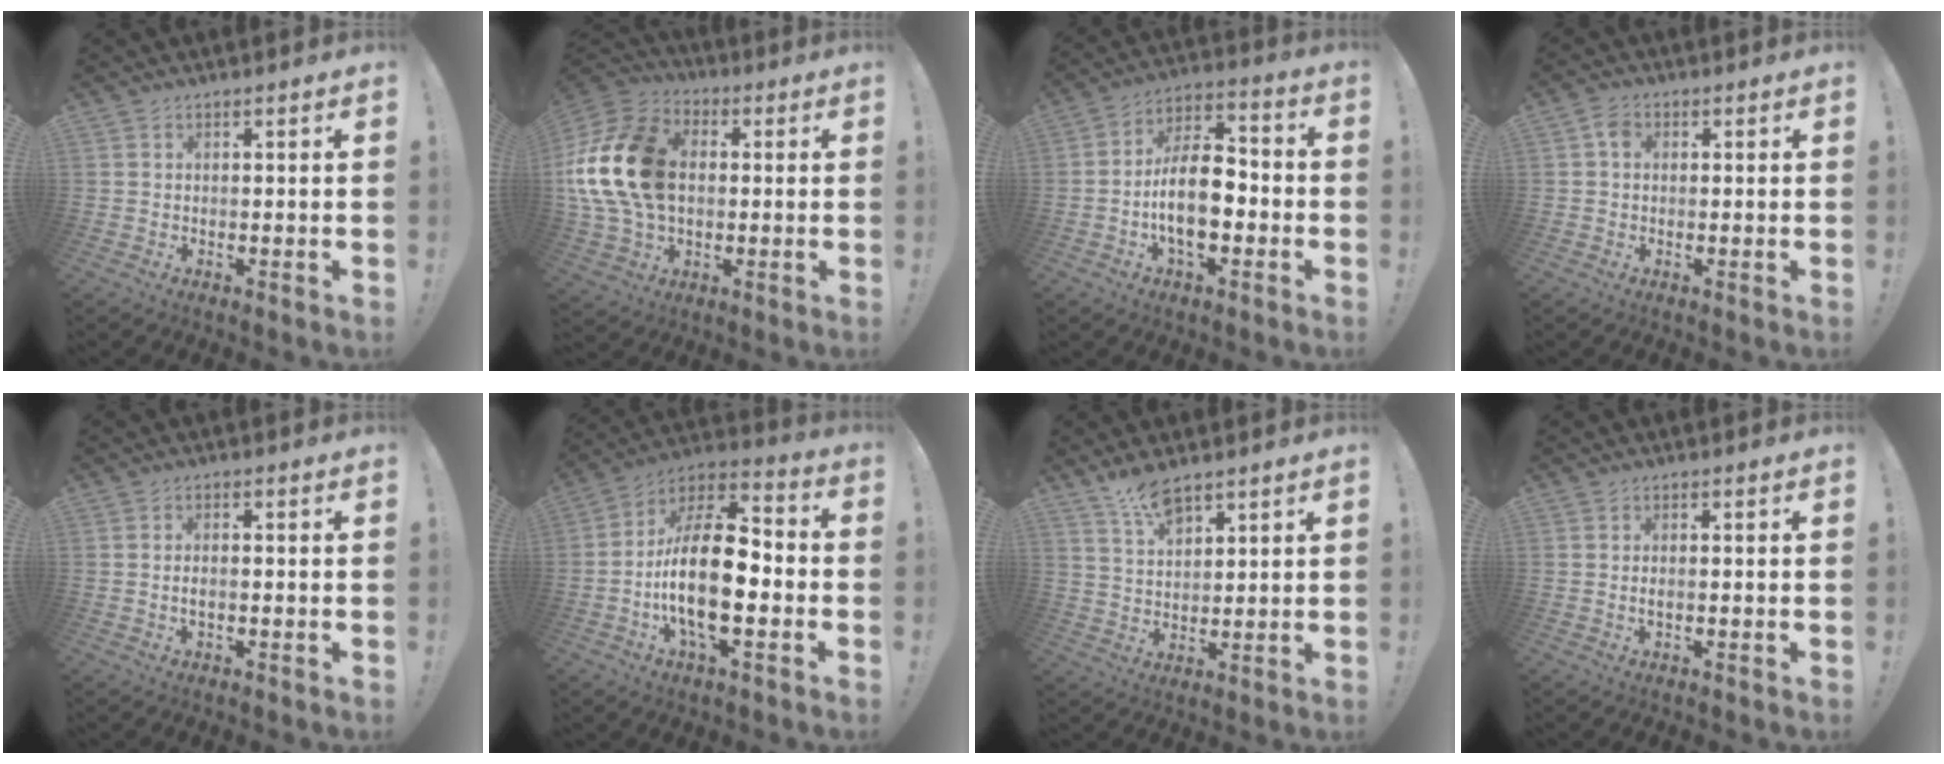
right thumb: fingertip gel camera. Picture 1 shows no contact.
{"total": 22.5, "force": [2.1, 16.1, 15.6], "torque": [-0.283, 0.013, 0.047]}
{"total": 14.8, "force": [-4.0, 7.9, 11.9], "torque": [-0.225, 0.020, -0.071]}
{"total": 3.2, "force": [0.3, 2.3, 2.1], "torque": [-0.047, 0.011, 0.008]}
{"total": 1.9, "force": [-0.3, 0.8, 1.7], "torque": [-0.030, 0.005, -0.006]}
{"total": 20.7, "force": [-4.0, 9.4, 18.0], "torque": [-0.342, 0.014, -0.066]}
{"total": 7.7, "force": [6.0, 2.4, 4.2], "torque": [-0.072, -0.032, 0.107]}
{"total": 1.2, "force": [0.0, 0.5, 1.1], "torque": [-0.023, 0.003, -0.001]}